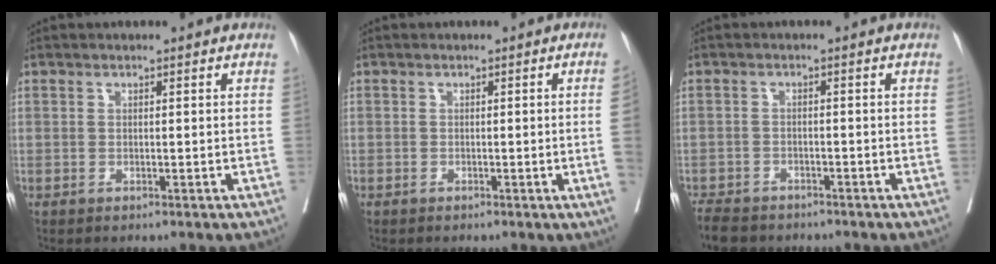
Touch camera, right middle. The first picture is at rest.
{"total": 2.4, "force": [-0.3, -1.1, 2.1], "torque": [-0.026, -0.002, -0.003]}
{"total": 6.5, "force": [-5.5, 2.7, 2.1], "torque": [-0.034, -0.010, -0.088]}